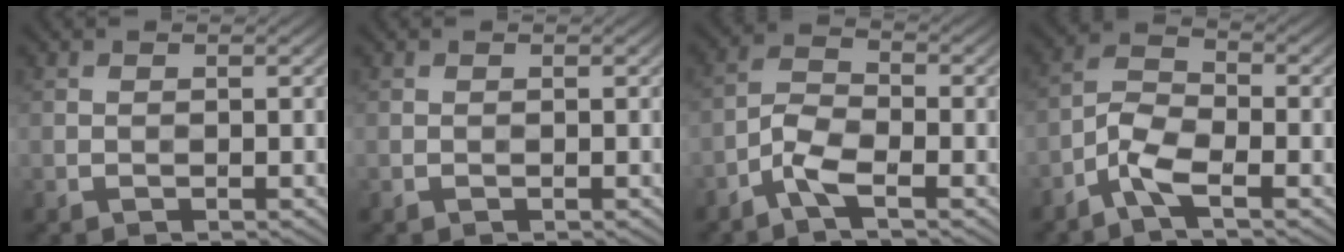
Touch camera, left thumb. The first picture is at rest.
{"total": 0.0}
{"total": 4.1, "force": [-2.6, 1.2, 2.9], "torque": [-0.069, 0.001, -0.065]}
{"total": 4.7, "force": [-3.0, 1.4, 3.4], "torque": [-0.078, 0.000, -0.075]}